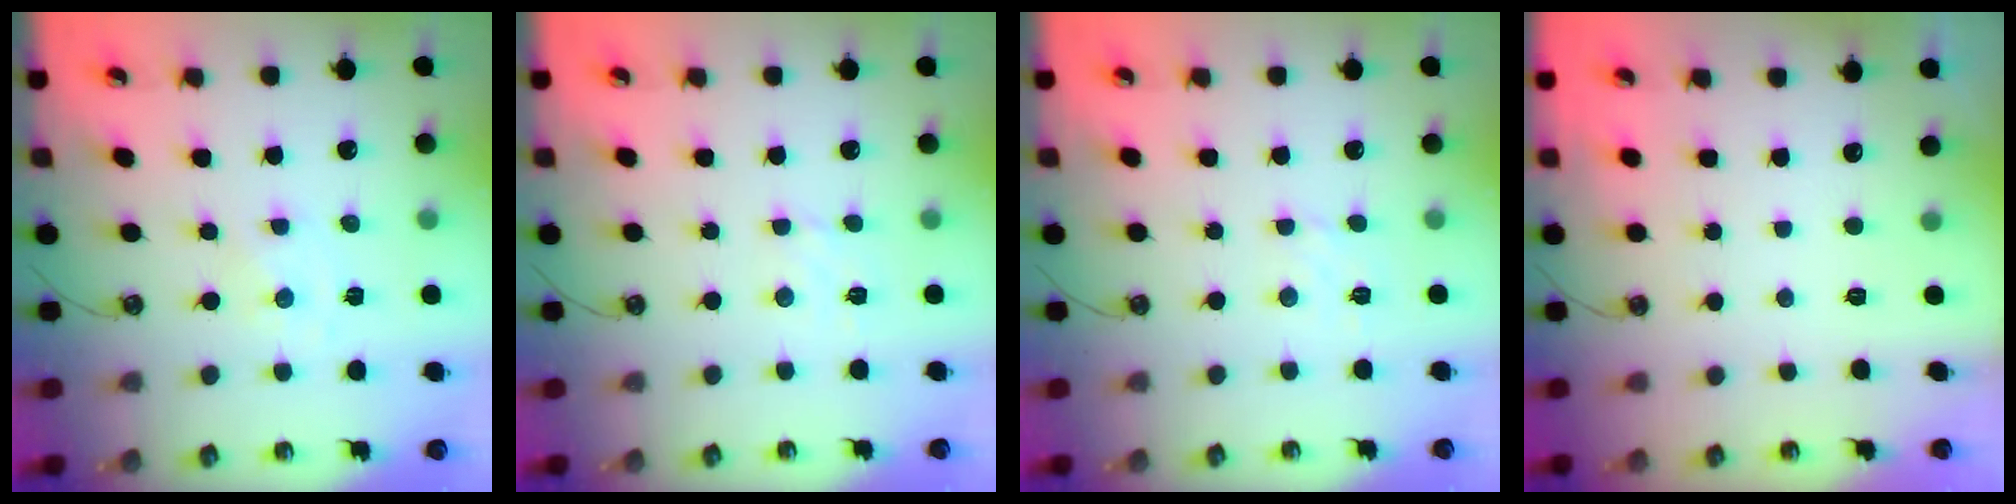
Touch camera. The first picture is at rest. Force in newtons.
{"total": 2.5, "press": 2.4, "slide": 0.5}
{"total": 1.6, "press": 1.5, "slide": 0.5}
{"total": 0.0}